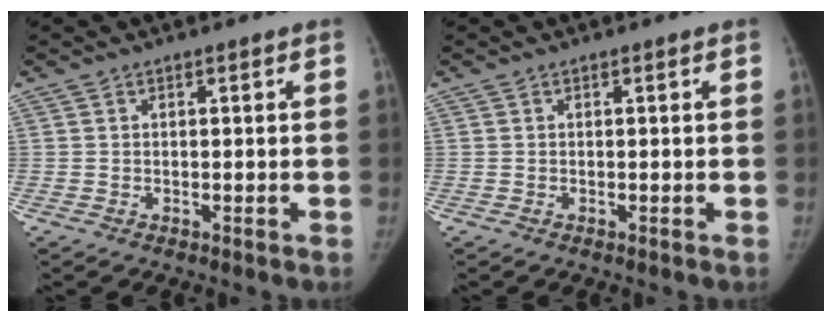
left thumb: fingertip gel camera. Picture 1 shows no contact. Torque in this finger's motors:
{"motor_torque": [0.00, 0.01, 0.01, -0.01, 0.02]}